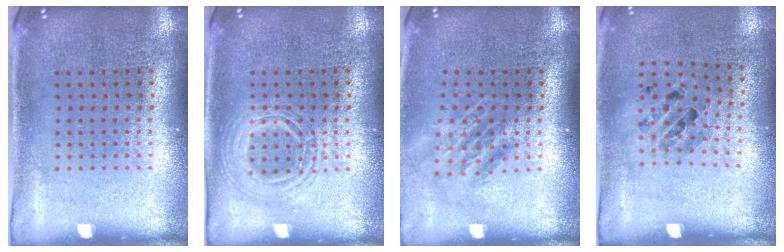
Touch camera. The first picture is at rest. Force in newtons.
{"total": 2.3, "press": 2.3, "slide": 0.2}
{"total": 1.5, "press": 1.1, "slide": 1.1}
{"total": 0.9, "press": 0.8, "slide": 0.4}